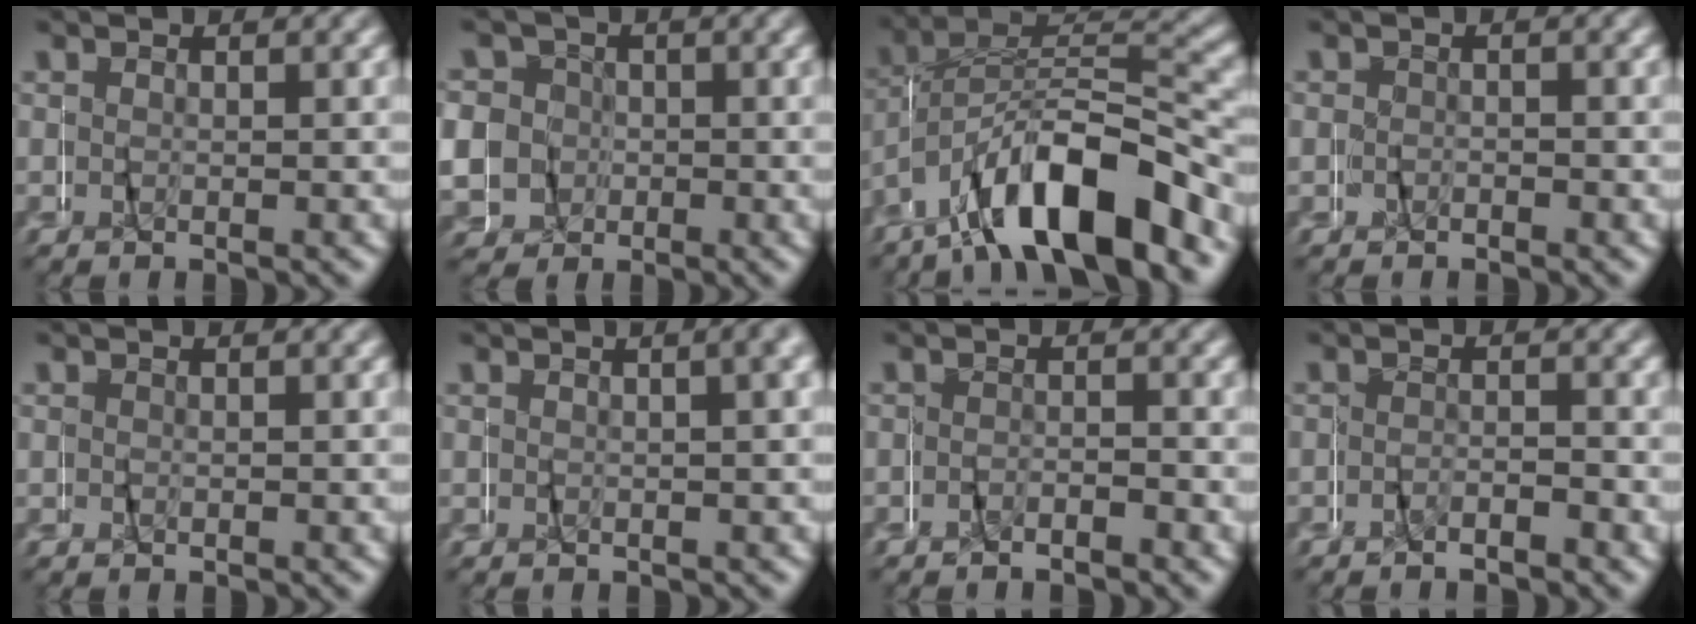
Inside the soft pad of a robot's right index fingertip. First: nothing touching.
{"total": 8.7, "force": [1.1, 8.2, 2.7], "torque": [-0.064, 0.000, 0.009]}
{"total": 9.5, "force": [-4.7, 4.8, 6.7], "torque": [-0.138, -0.005, -0.066]}
{"total": 0.7, "force": [-0.2, 0.6, -0.1], "torque": [-0.008, 0.000, -0.007]}
{"total": 0.8, "force": [0.4, 0.5, 0.5], "torque": [-0.007, -0.001, 0.008]}
{"total": 1.2, "force": [0.3, -0.5, 1.0], "torque": [-0.016, 0.009, 0.006]}
{"total": 1.6, "force": [-1.4, 0.7, 0.4], "torque": [-0.013, 0.008, -0.033]}
{"total": 1.9, "force": [-1.7, 0.8, 0.4], "torque": [-0.012, 0.009, -0.039]}